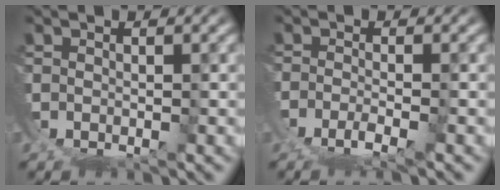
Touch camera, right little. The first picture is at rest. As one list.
[{"total": 2.5, "force": [-1.9, 0.1, 1.5], "torque": [-0.023, -0.004, -0.043]}]